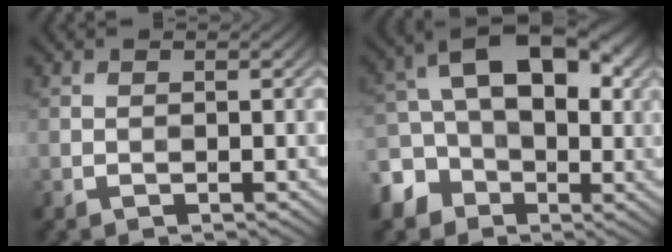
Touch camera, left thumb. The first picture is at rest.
{"total": 12.2, "force": [-2.1, 8.8, 8.2], "torque": [-0.132, 0.002, -0.048]}